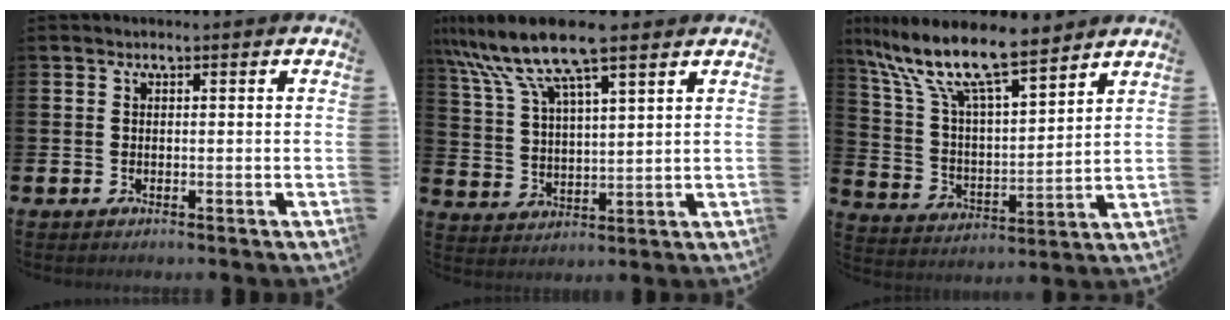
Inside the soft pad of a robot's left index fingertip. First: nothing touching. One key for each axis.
{"total": 10.9, "fx": 8.9, "fy": 1.8, "fz": 6.1, "tx": -0.152, "ty": -0.024, "tz": 0.158}
{"total": 11.6, "fx": 9.9, "fy": 1.9, "fz": 5.7, "tx": -0.154, "ty": -0.057, "tz": 0.171}